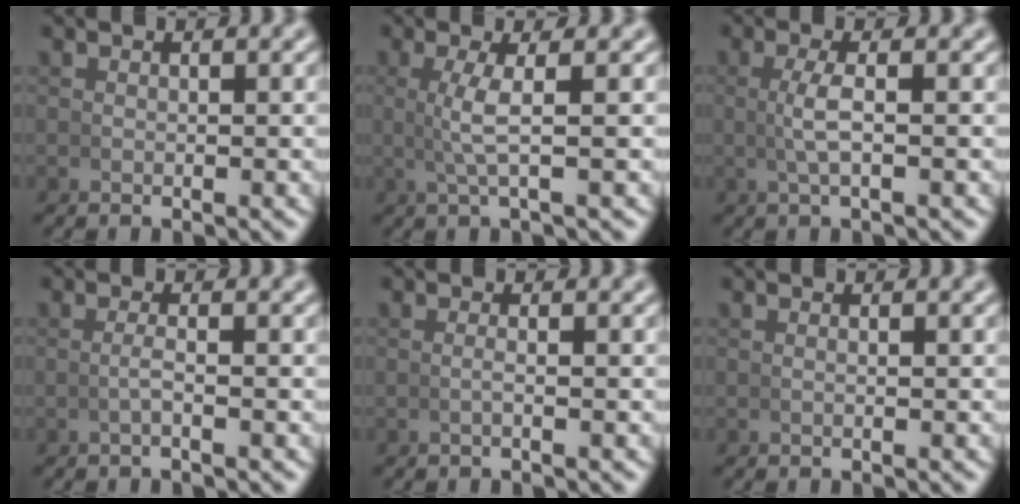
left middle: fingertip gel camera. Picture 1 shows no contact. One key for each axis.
{"total": 2.6, "fx": 0.4, "fy": -0.3, "fz": 2.5, "tx": -0.056, "ty": 0.002, "tz": 0.010}
{"total": 2.1, "fx": 0.0, "fy": 0.0, "fz": 2.1, "tx": -0.047, "ty": 0.003, "tz": 0.002}
{"total": 0.9, "fx": -0.4, "fy": -0.2, "fz": 0.8, "tx": -0.022, "ty": -0.001, "tz": -0.008}
{"total": 0.6, "fx": -0.3, "fy": 0.0, "fz": 0.6, "tx": -0.017, "ty": 0.000, "tz": -0.006}
{"total": 0.0}